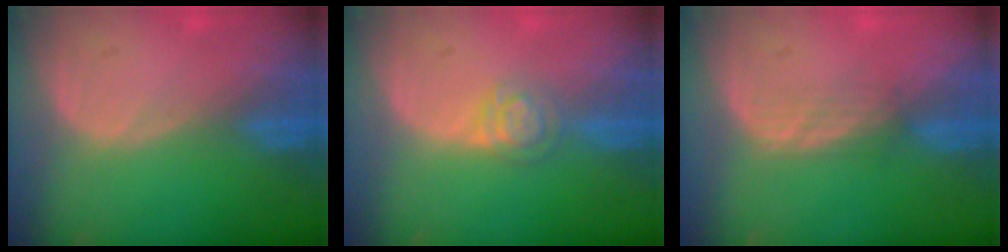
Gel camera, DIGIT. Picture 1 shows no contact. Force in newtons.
{"total": 4.0, "press": 3.6, "slide": 1.8}
{"total": 2.2, "press": 2.2, "slide": 0.4}